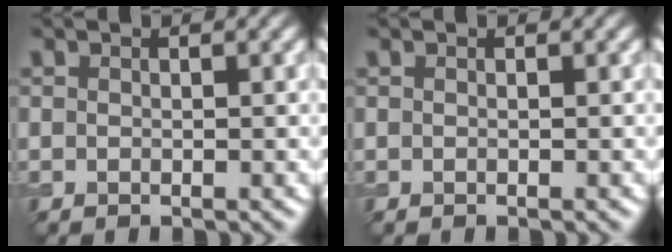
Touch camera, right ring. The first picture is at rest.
{"total": 0.0}